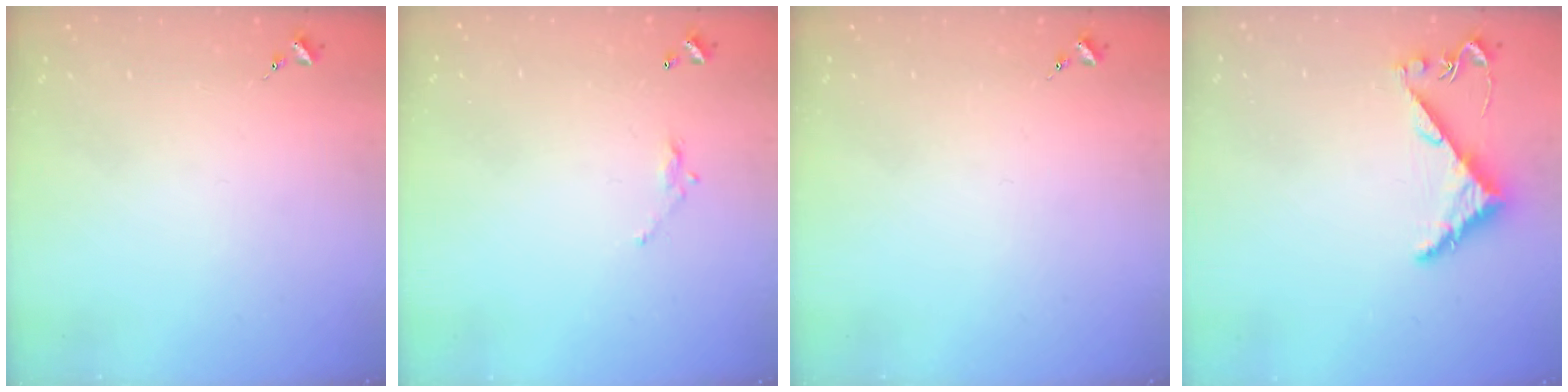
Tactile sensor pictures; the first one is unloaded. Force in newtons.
{"total": 4.8, "press": 4.8, "slide": 0.3}
{"total": 0.0}
{"total": 5.2, "press": 5.2, "slide": 0.4}